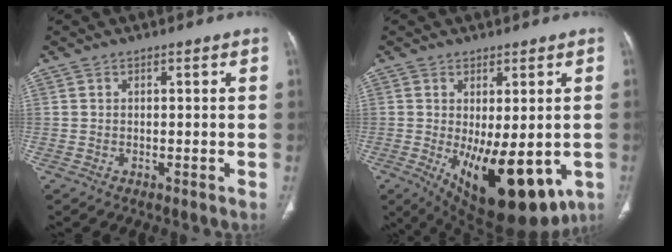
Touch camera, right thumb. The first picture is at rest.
{"total": 18.1, "force": [-5.2, 7.8, 15.5], "torque": [-0.201, -0.023, -0.051]}